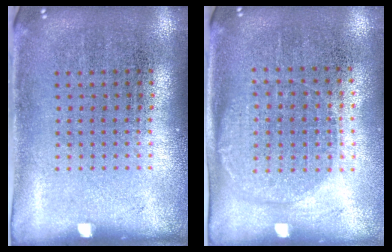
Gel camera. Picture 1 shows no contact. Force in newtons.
{"total": 1.3, "press": 1.1, "slide": 0.6}